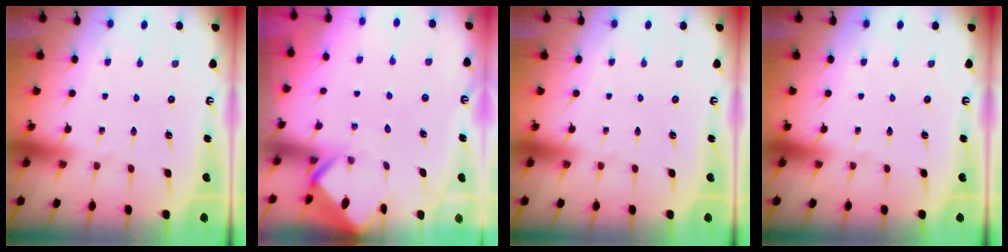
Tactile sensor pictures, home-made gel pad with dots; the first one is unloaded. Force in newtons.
{"total": 2.6, "press": 2.6, "slide": 0.1}
{"total": 0.0}
{"total": 0.0}